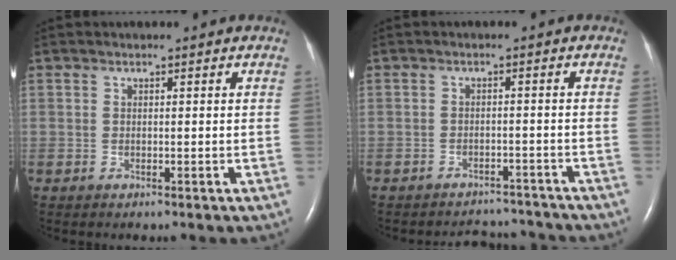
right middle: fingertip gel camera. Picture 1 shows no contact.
{"total": 6.5, "force": [-6.3, 1.5, -0.4], "torque": [0.005, 0.012, -0.077]}